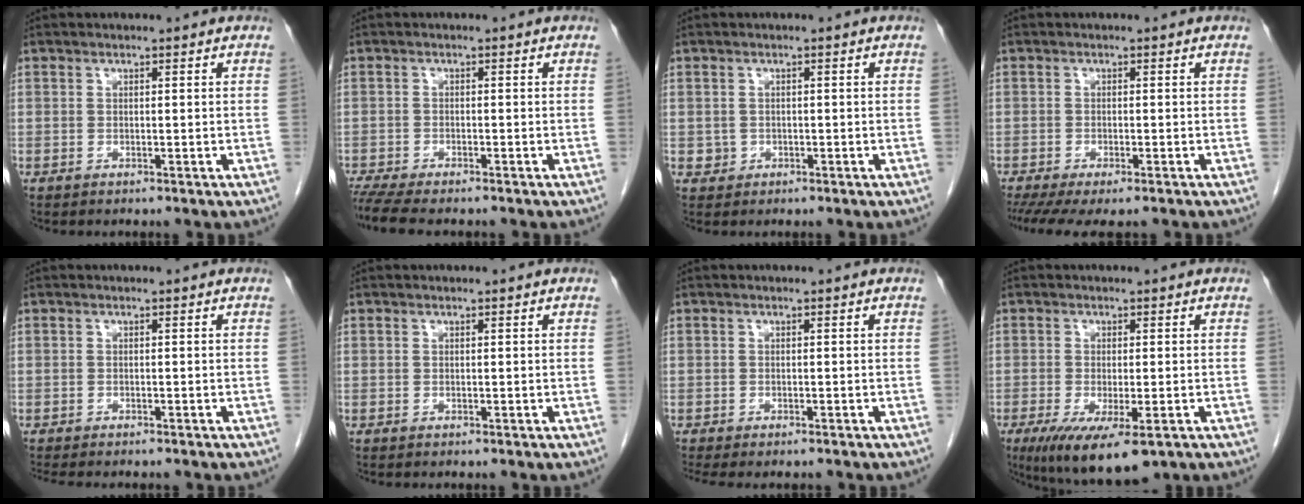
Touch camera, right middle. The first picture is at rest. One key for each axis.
{"total": 6.5, "fx": -5.5, "fy": 0.9, "fz": 3.2, "tx": -0.054, "ty": -0.010, "tz": -0.091}
{"total": 1.3, "fx": -0.2, "fy": 1.3, "fz": 0.2, "tx": 0.000, "ty": 0.005, "tz": 0.000}
{"total": 8.4, "fx": -6.5, "fy": 2.1, "fz": 4.8, "tx": -0.071, "ty": -0.009, "tz": -0.100}
{"total": 5.1, "fx": -4.6, "fy": 1.1, "fz": 2.1, "tx": -0.019, "ty": -0.007, "tz": -0.064}
{"total": 0.0}
{"total": 3.0, "fx": -2.6, "fy": 0.7, "fz": 1.2, "tx": -0.009, "ty": -0.005, "tz": -0.035}
{"total": 10.1, "fx": -5.8, "fy": 2.7, "fz": 7.7, "tx": -0.121, "ty": -0.025, "tz": -0.088}